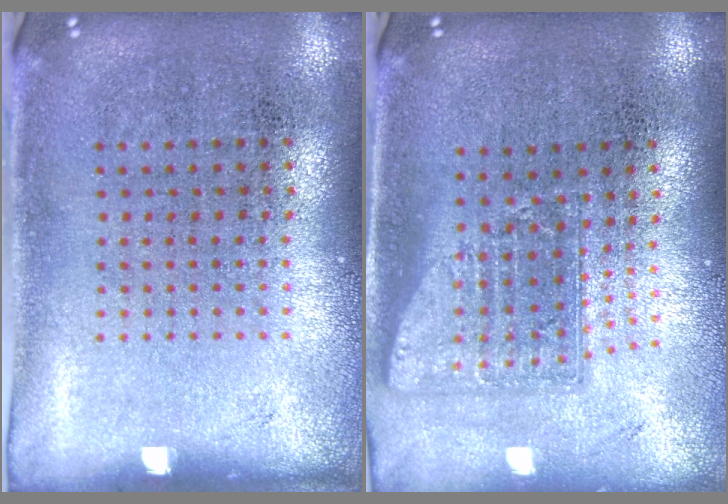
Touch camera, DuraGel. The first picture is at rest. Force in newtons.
{"total": 1.7, "press": 1.3, "slide": 1.1}